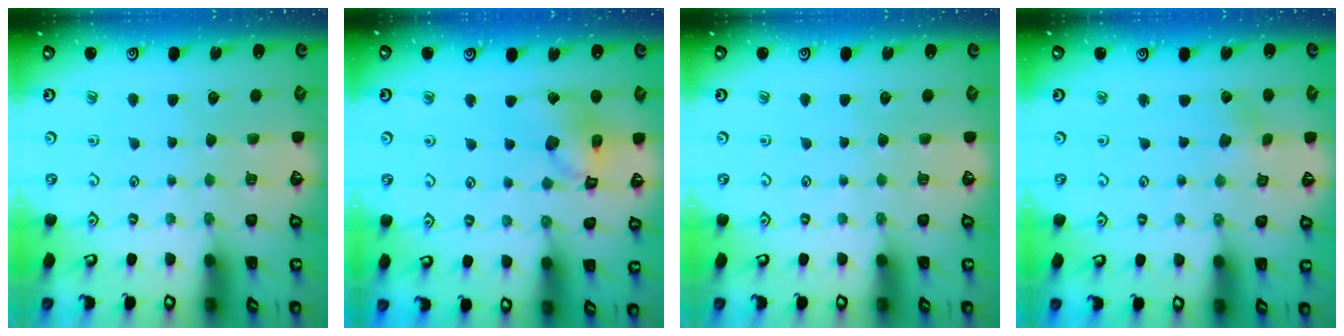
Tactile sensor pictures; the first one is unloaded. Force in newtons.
{"total": 13.3, "press": 13.1, "slide": 1.8}
{"total": 0.0}
{"total": 0.6, "press": 0.5, "slide": 0.1}